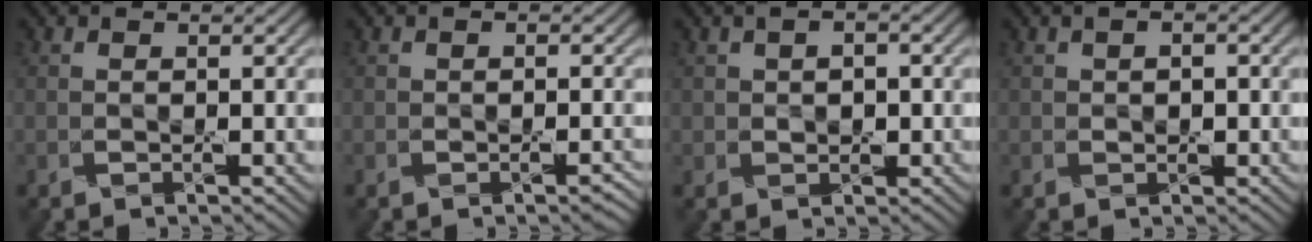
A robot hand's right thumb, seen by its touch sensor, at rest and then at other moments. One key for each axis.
{"total": 1.2, "fx": -0.8, "fy": 0.5, "fz": 0.8, "tx": -0.008, "ty": 0.006, "tz": -0.009}
{"total": 2.4, "fx": 0.3, "fy": 1.9, "fz": 1.4, "tx": -0.023, "ty": 0.006, "tz": 0.000}
{"total": 1.4, "fx": 0.1, "fy": 1.1, "fz": 0.8, "tx": -0.014, "ty": 0.002, "tz": 0.002}